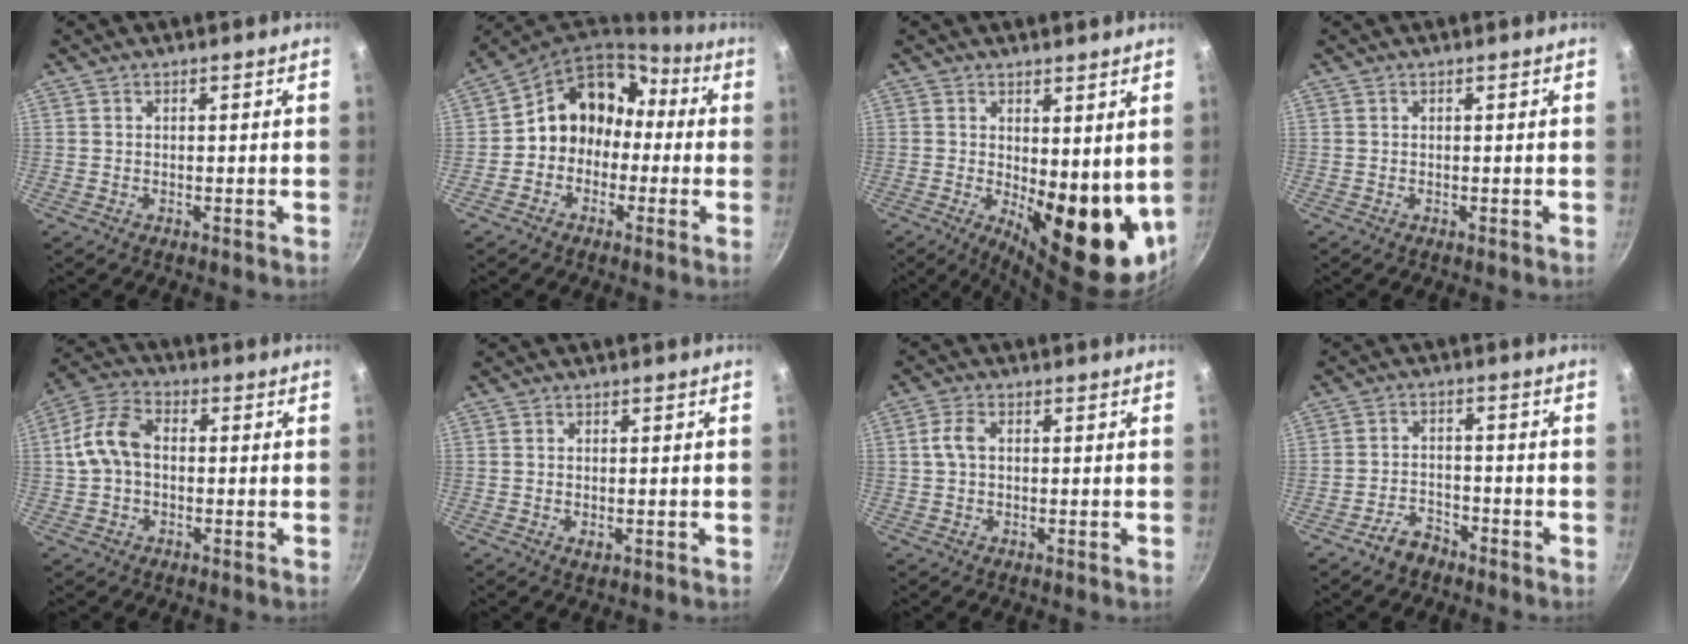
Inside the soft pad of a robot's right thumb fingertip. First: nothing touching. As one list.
[{"total": 12.5, "force": [-0.7, 10.8, 6.2], "torque": [-0.049, 0.059, -0.027]}, {"total": 14.9, "force": [0.1, 6.6, 13.3], "torque": [-0.135, -0.030, 0.018]}, {"total": 0.0}, {"total": 9.3, "force": [0.0, 6.6, 6.6], "torque": [-0.118, 0.031, -0.013]}, {"total": 1.6, "force": [-0.3, 0.9, 1.3], "torque": [-0.020, -0.003, -0.003]}, {"total": 3.7, "force": [0.4, 2.5, 2.7], "torque": [-0.050, 0.011, 0.003]}, {"total": 4.8, "force": [-3.6, 2.7, 1.8], "torque": [-0.020, 0.038, -0.063]}]